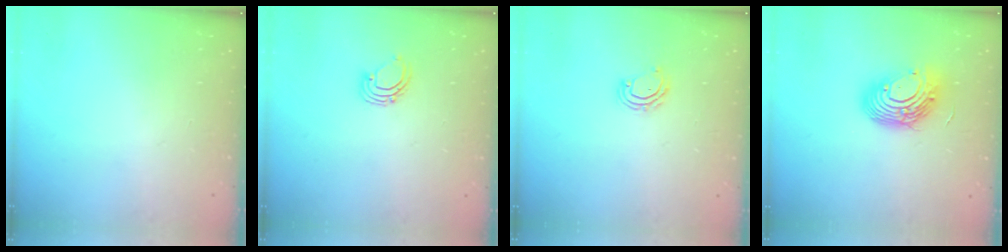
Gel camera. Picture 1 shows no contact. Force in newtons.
{"total": 2.6, "press": 2.6, "slide": 0.2}
{"total": 5.0, "press": 4.9, "slide": 0.3}
{"total": 12.4, "press": 12.3, "slide": 1.8}